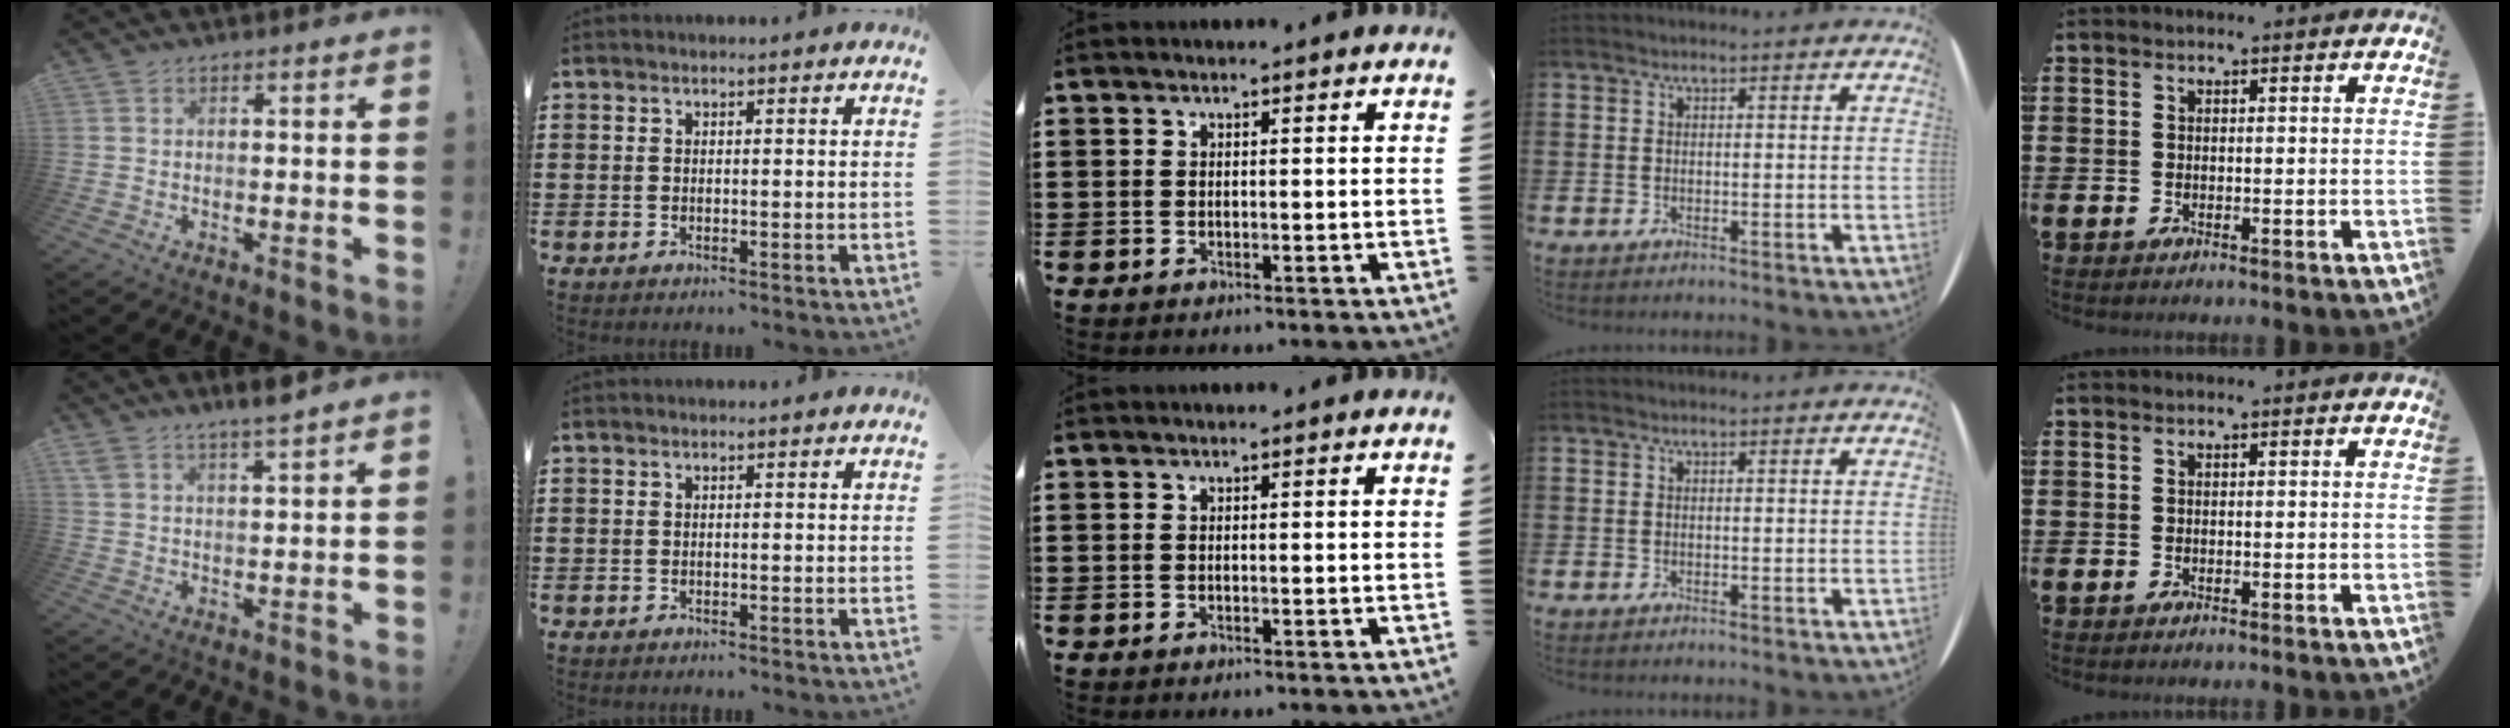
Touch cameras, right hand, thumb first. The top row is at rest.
{"thumb": {"total": 5.3, "force": [4.7, 0.3, 2.3], "torque": [-0.044, -0.027, 0.085]}}